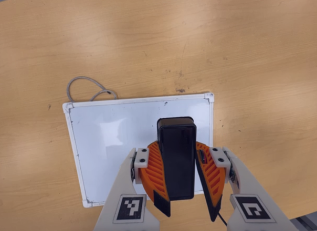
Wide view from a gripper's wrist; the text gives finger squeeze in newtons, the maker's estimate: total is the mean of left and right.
{"total": 11.6, "left": 11.2, "right": 12.0}